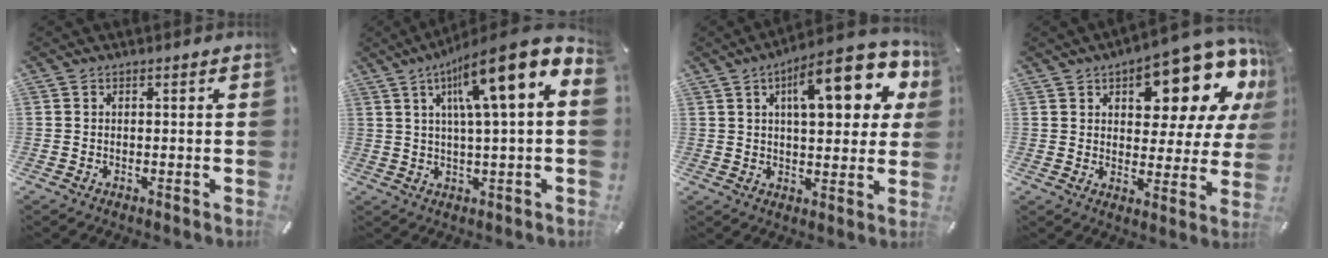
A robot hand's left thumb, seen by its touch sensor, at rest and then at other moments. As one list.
[{"total": 15.1, "force": [6.7, 2.3, 13.4], "torque": [-0.223, -0.035, 0.105]}, {"total": 18.6, "force": [7.2, 7.5, 15.4], "torque": [-0.212, -0.018, 0.109]}, {"total": 16.1, "force": [10.9, 7.1, 9.5], "torque": [-0.115, -0.088, 0.179]}]